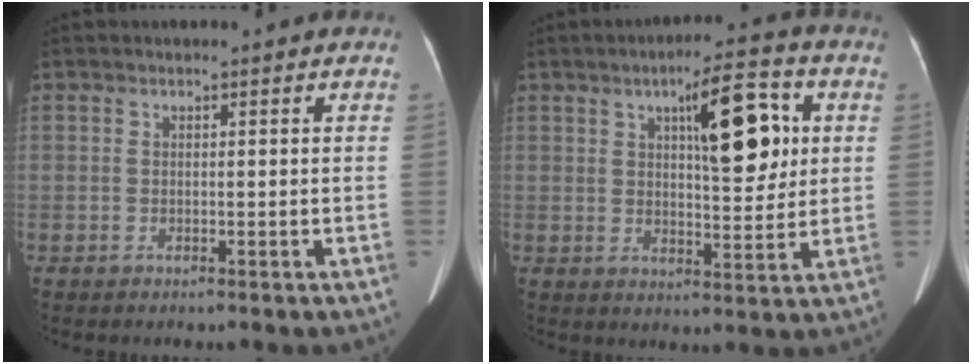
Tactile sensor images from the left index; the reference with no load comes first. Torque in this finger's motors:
{"motor_torque": [1.42, -0.63, 0.49, 0.19]}